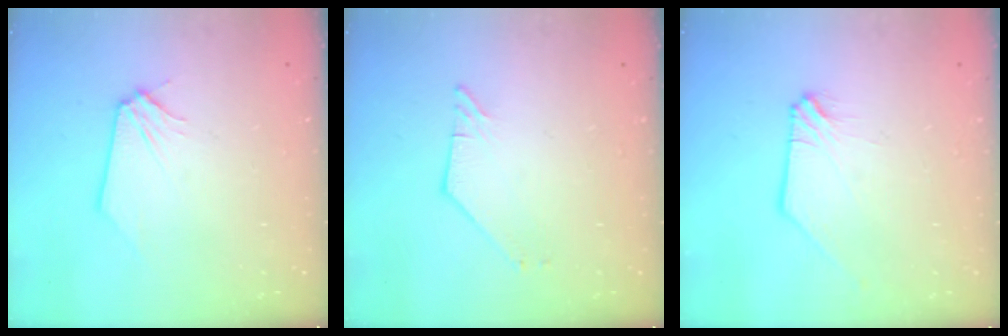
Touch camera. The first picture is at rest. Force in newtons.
{"total": 3.1, "press": 3.1, "slide": 0.5}
{"total": 0.5, "press": 0.5, "slide": 0.2}